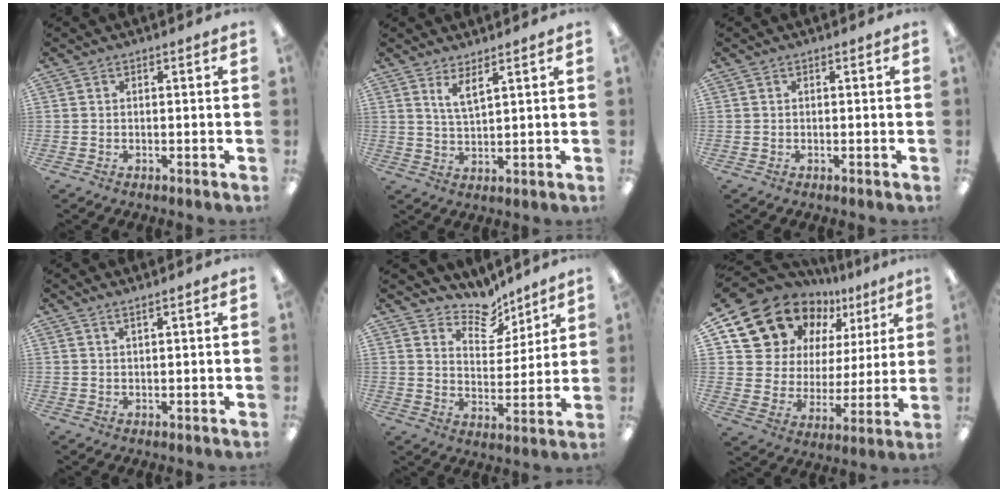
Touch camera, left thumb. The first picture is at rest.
{"total": 4.4, "force": [3.4, 0.7, 2.7], "torque": [-0.062, -0.009, 0.060]}
{"total": 0.0}
{"total": 1.4, "force": [1.2, -0.1, 0.6], "torque": [-0.015, -0.001, 0.023]}
{"total": 9.6, "force": [8.6, 3.8, 1.9], "torque": [-0.024, -0.069, 0.156]}
{"total": 16.6, "force": [12.4, 10.2, 4.2], "torque": [-0.106, -0.084, 0.235]}